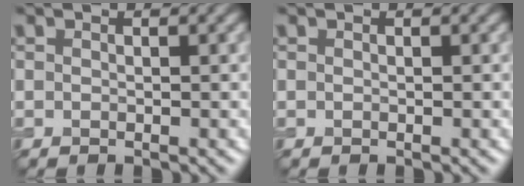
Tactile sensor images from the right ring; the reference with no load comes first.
{"total": 0.0}